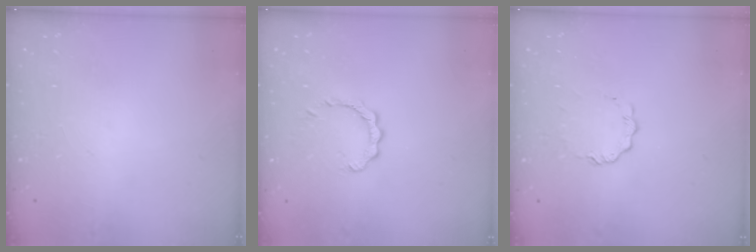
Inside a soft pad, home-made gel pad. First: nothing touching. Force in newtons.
{"total": 2.5, "press": 2.5, "slide": 0.3}
{"total": 5.4, "press": 5.3, "slide": 0.4}